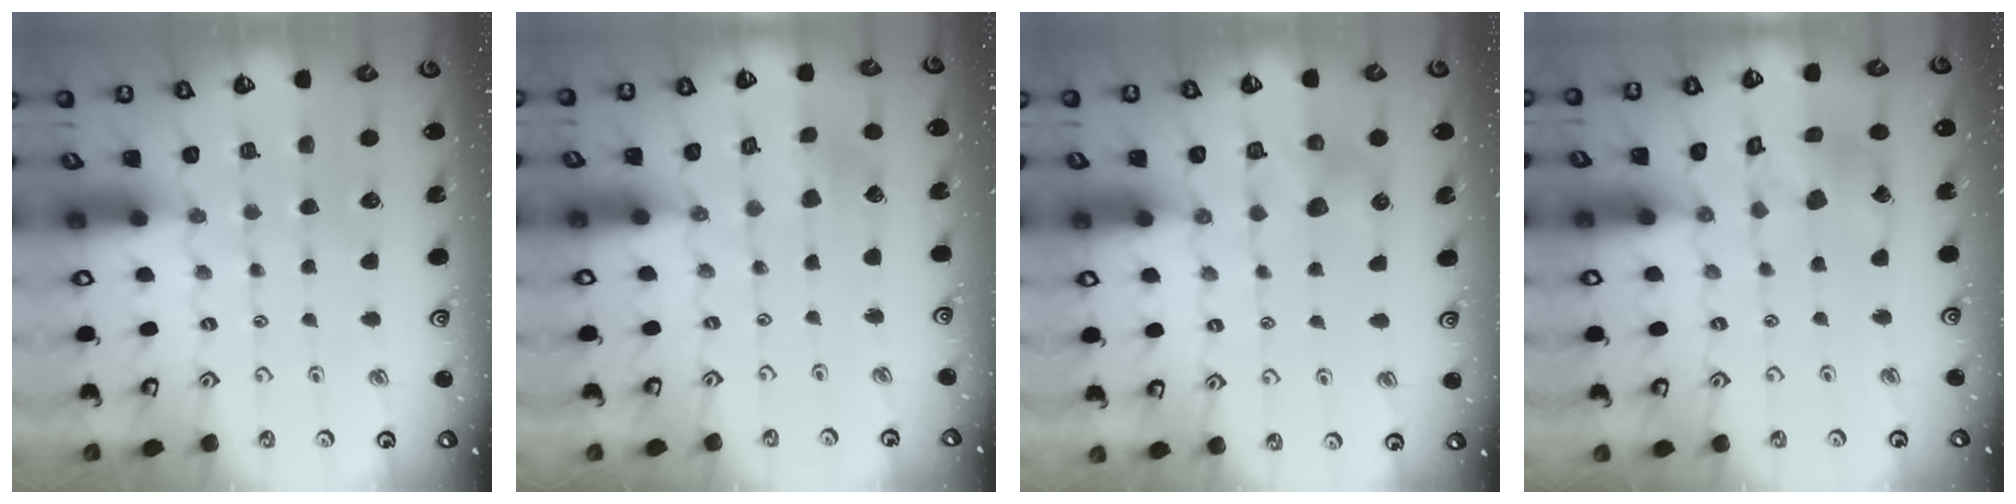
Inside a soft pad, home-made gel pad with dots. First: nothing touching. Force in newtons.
{"total": 1.9, "press": 1.9, "slide": 0.2}
{"total": 6.2, "press": 6.2, "slide": 0.2}
{"total": 9.6, "press": 9.5, "slide": 1.1}